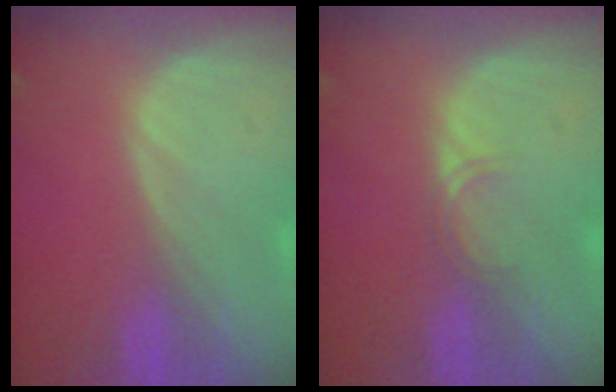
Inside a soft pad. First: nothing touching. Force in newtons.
{"total": 1.4, "press": 1.4, "slide": 0.2}